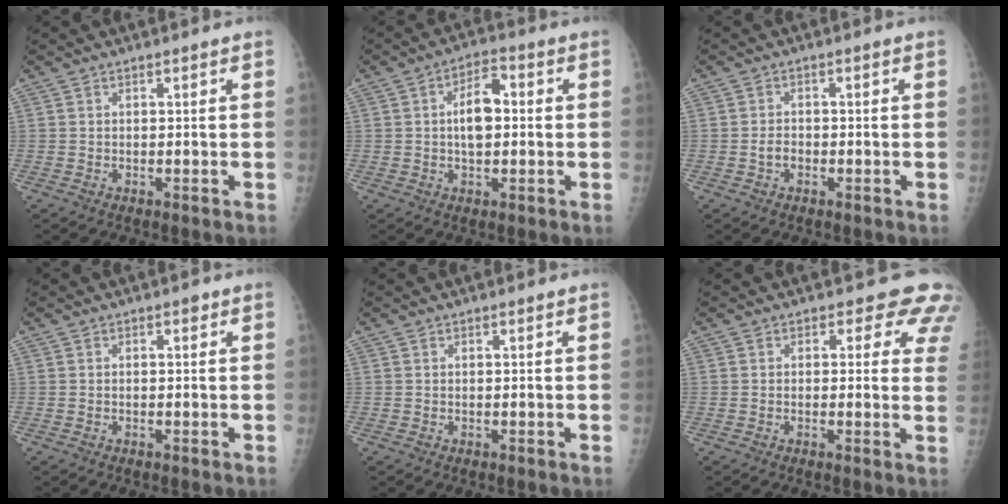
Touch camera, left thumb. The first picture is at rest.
{"total": 7.0, "force": [0.2, 3.8, 5.9], "torque": [-0.087, 0.015, -0.004]}
{"total": 2.0, "force": [-0.7, 1.4, 1.1], "torque": [-0.014, 0.009, -0.013]}
{"total": 0.6, "force": [0.3, 0.3, 0.5], "torque": [-0.001, 0.002, 0.004]}
{"total": 0.5, "force": [0.5, 0.1, 0.3], "torque": [-0.006, 0.001, 0.005]}
{"total": 6.8, "force": [5.2, 3.3, 2.7], "torque": [0.012, -0.021, 0.034]}